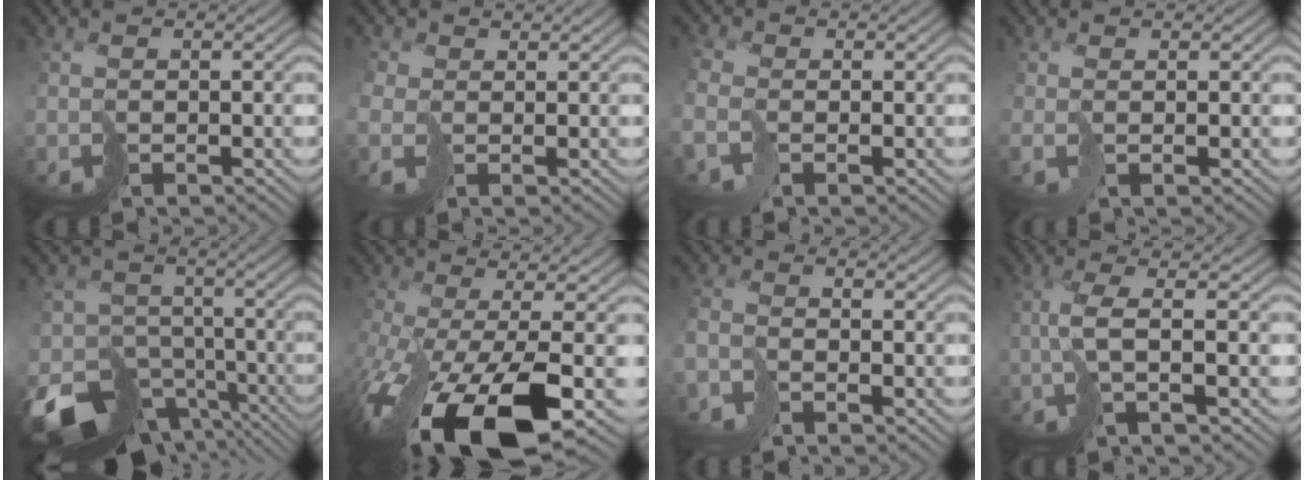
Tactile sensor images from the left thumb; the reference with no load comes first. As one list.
[{"total": 2.7, "force": [0.1, 1.9, 1.9], "torque": [-0.068, 0.000, -0.003]}, {"total": 4.1, "force": [-1.4, 2.4, 3.0], "torque": [-0.091, -0.013, -0.037]}, {"total": 1.8, "force": [-0.1, 0.4, 1.7], "torque": [-0.044, -0.003, -0.005]}, {"total": 15.0, "force": [-9.2, 10.2, 6.2], "torque": [-0.144, -0.060, -0.117]}, {"total": 15.8, "force": [-7.1, 5.2, 13.2], "torque": [-0.293, -0.047, -0.105]}, {"total": 3.3, "force": [-2.2, 1.0, 2.2], "torque": [-0.058, -0.008, -0.057]}, {"total": 5.8, "force": [-0.6, 1.3, 5.6], "torque": [-0.105, 0.012, -0.026]}]